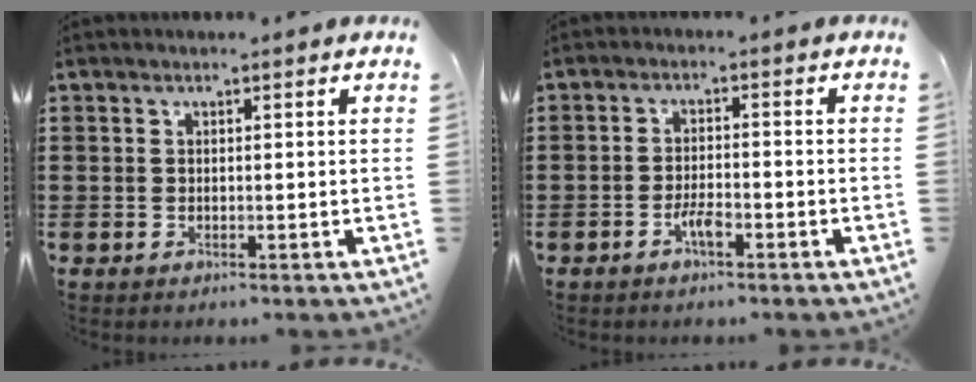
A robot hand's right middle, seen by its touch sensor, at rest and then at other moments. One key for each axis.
{"total": 3.1, "fx": -1.7, "fy": 0.8, "fz": 2.4, "tx": -0.048, "ty": 0.002, "tz": -0.033}